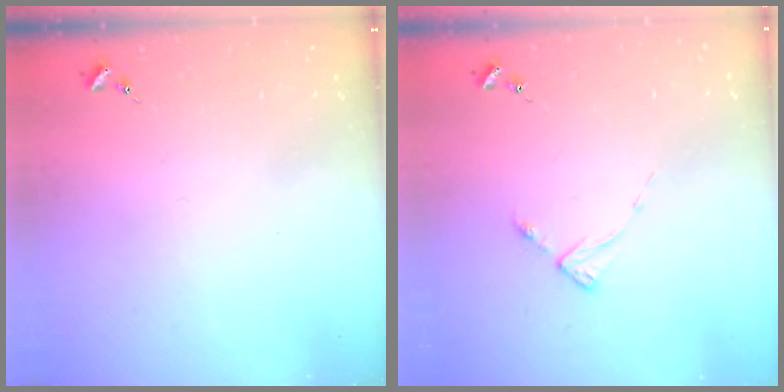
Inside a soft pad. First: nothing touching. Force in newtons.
{"total": 2.7, "press": 2.7, "slide": 0.4}